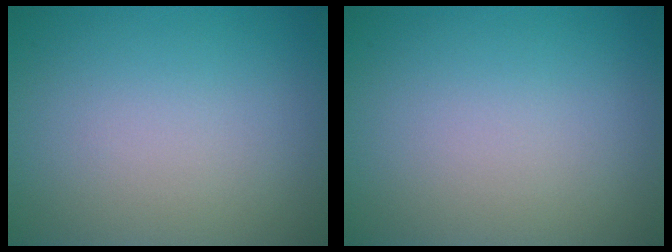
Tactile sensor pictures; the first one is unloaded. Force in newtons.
{"total": 0.0}